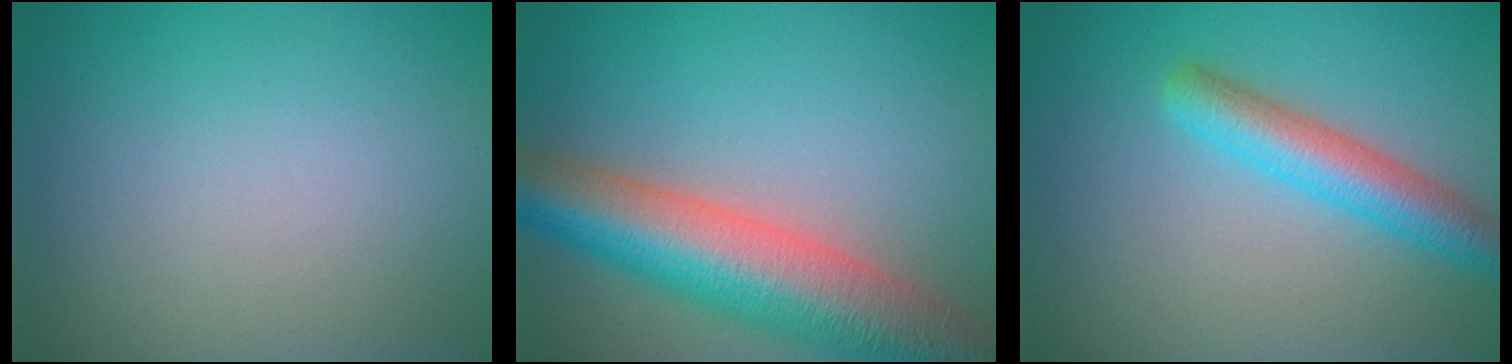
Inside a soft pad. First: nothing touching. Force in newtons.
{"total": 11.0, "press": 10.9, "slide": 0.9}
{"total": 4.5, "press": 4.5, "slide": 0.2}